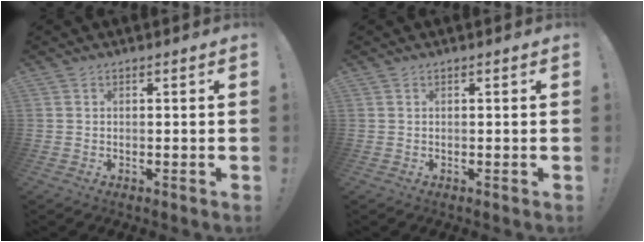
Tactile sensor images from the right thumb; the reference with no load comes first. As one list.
[{"total": 0.0}]